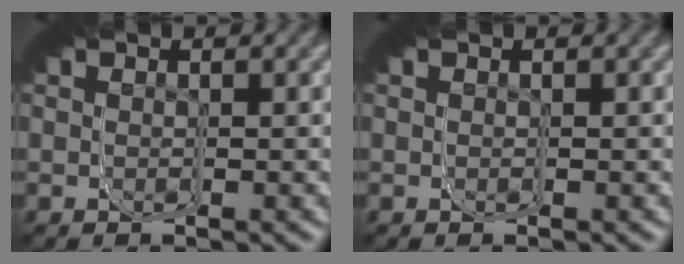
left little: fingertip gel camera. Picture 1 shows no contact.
{"total": 0.0}